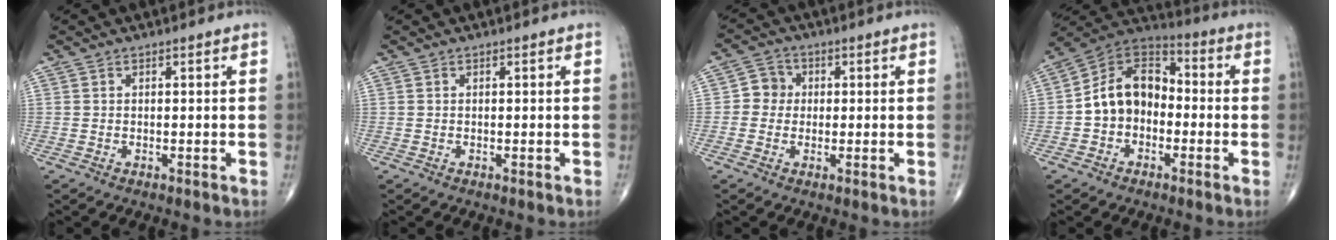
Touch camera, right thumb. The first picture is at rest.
{"total": 0.0}
{"total": 4.0, "force": [0.1, 3.8, 1.3], "torque": [0.003, 0.010, -0.009]}
{"total": 12.3, "force": [-1.8, 9.2, 8.0], "torque": [-0.113, 0.044, -0.049]}